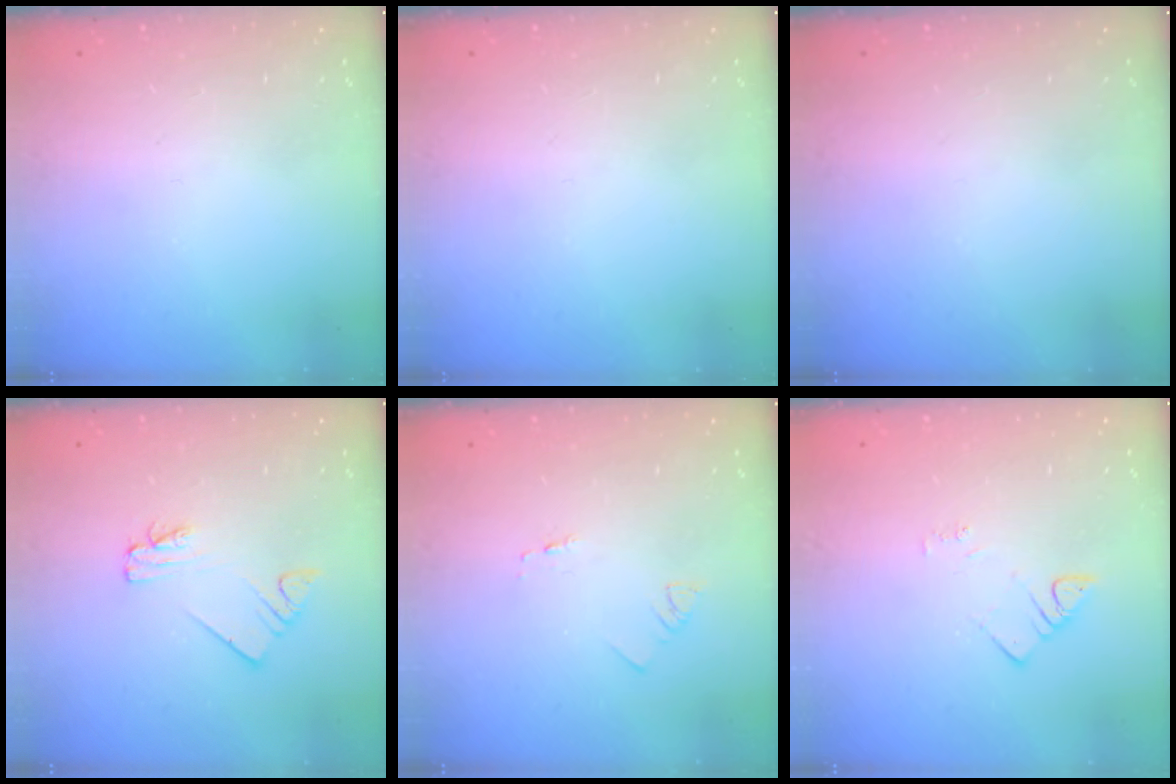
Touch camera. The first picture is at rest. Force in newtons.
{"total": 0.0}
{"total": 0.0}
{"total": 2.0, "press": 2.0, "slide": 0.1}
{"total": 1.3, "press": 1.2, "slide": 0.1}
{"total": 3.0, "press": 3.0, "slide": 0.6}